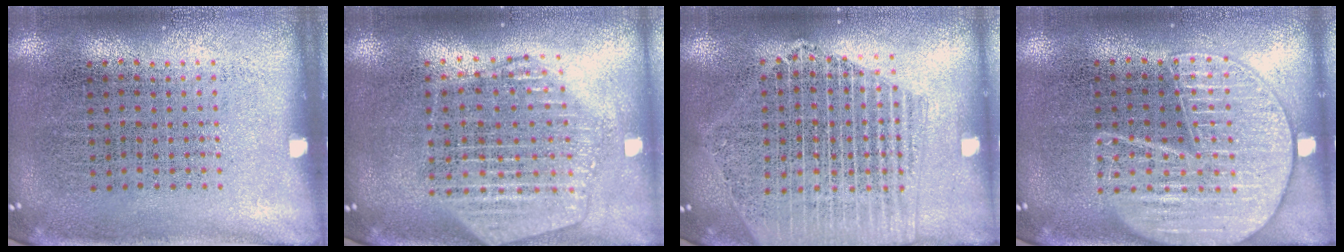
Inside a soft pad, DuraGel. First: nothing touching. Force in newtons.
{"total": 2.2, "press": 2.0, "slide": 1.0}
{"total": 2.1, "press": 1.9, "slide": 0.8}
{"total": 3.6, "press": 3.6, "slide": 0.3}